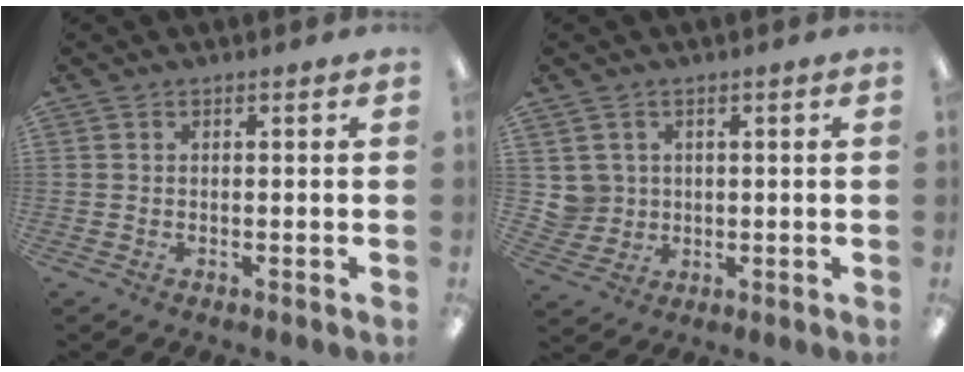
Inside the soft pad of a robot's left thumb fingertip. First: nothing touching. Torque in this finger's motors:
{"motor_torque": [-0.07, 0.20, -0.22, 0.16, 0.01]}